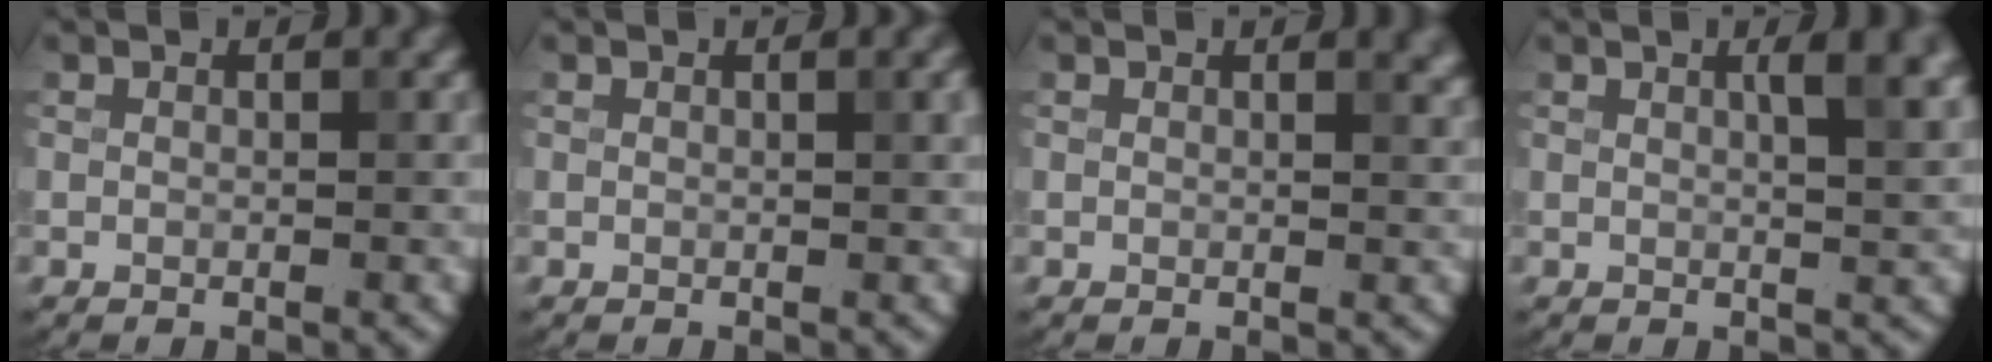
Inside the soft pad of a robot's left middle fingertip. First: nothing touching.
{"total": 1.8, "force": [0.6, 0.6, 1.6], "torque": [-0.015, 0.006, 0.006]}
{"total": 1.7, "force": [1.1, 0.7, 1.1], "torque": [-0.002, 0.005, 0.013]}
{"total": 4.7, "force": [1.5, 1.5, 4.2], "torque": [-0.035, 0.012, 0.014]}